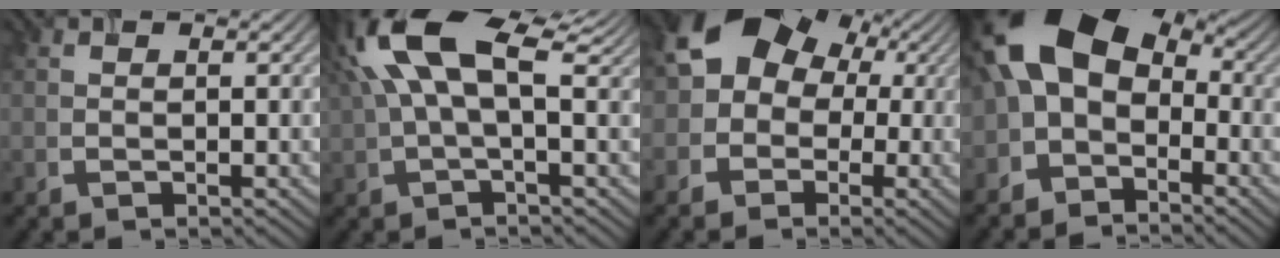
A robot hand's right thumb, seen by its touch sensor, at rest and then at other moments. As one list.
[{"total": 12.7, "force": [3.9, 5.1, 10.9], "torque": [-0.247, 0.021, 0.079]}, {"total": 9.8, "force": [0.5, 8.4, 5.0], "torque": [-0.073, 0.007, -0.016]}, {"total": 13.0, "force": [-1.3, 8.8, 9.5], "torque": [-0.183, 0.010, -0.028]}]